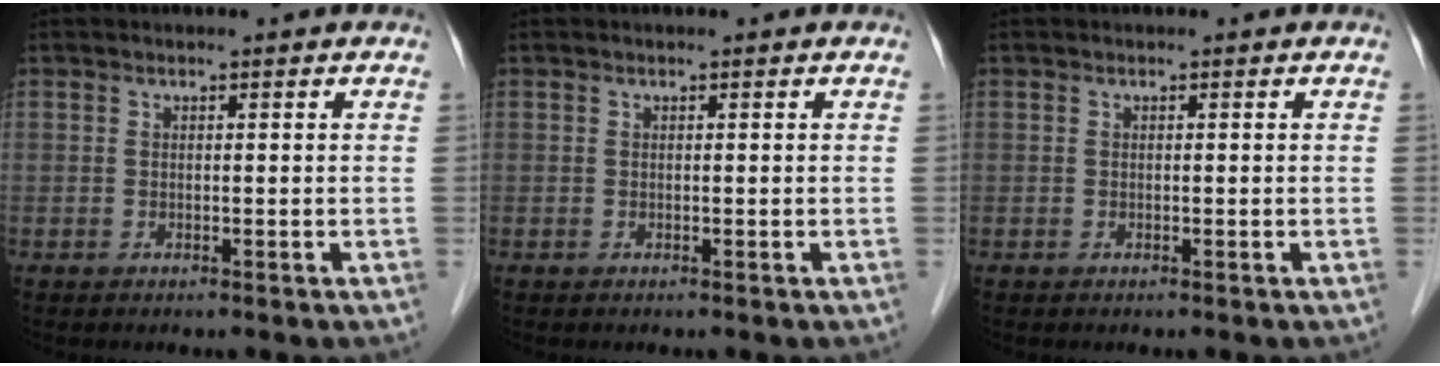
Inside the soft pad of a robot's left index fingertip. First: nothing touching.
{"total": 0.0}
{"total": 0.0}